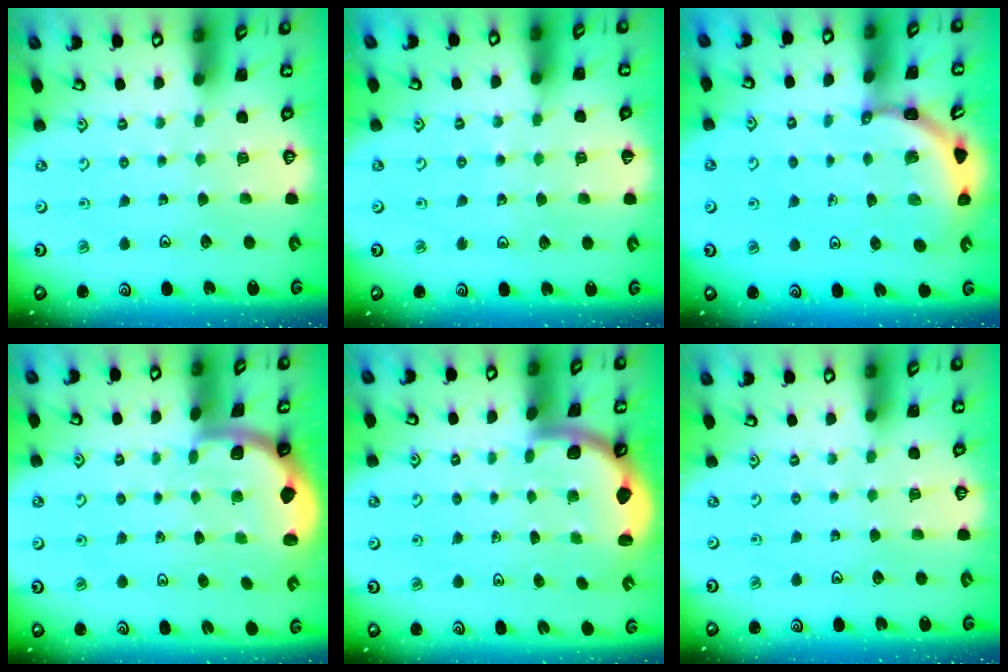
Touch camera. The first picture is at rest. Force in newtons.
{"total": 5.2, "press": 4.6, "slide": 2.3}
{"total": 3.5, "press": 3.5, "slide": 0.2}
{"total": 1.9, "press": 1.8, "slide": 0.6}
{"total": 1.6, "press": 1.6, "slide": 0.1}
{"total": 0.0}